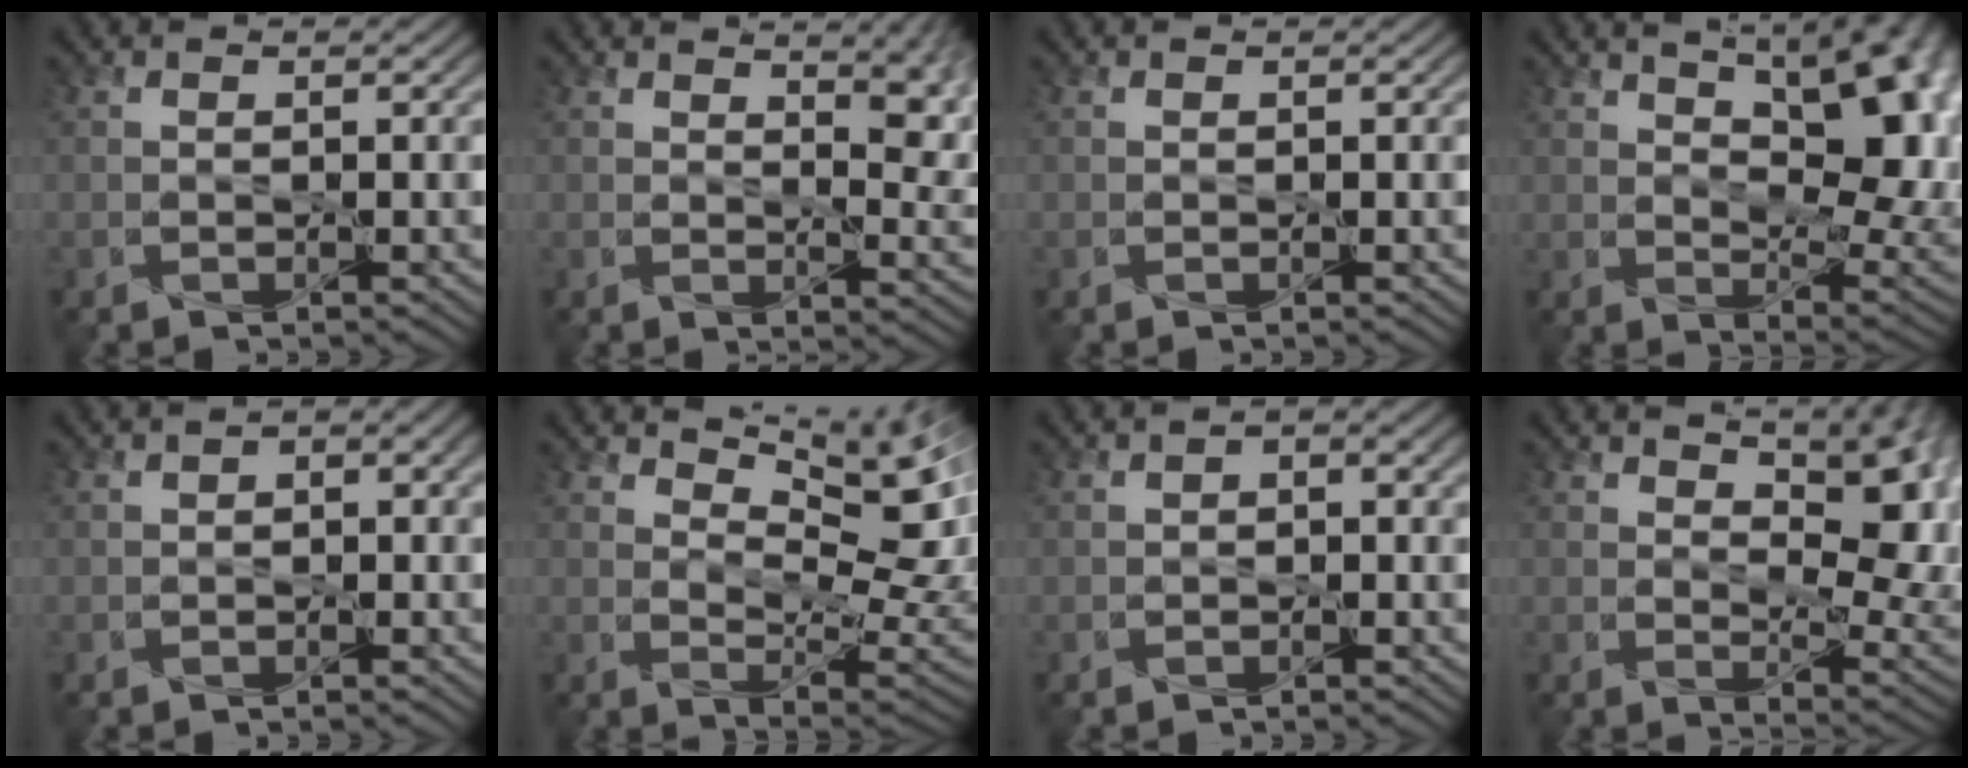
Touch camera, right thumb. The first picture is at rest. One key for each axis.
{"total": 7.6, "fx": 4.0, "fy": 2.7, "fz": 5.9, "tx": -0.078, "ty": -0.002, "tz": 0.069}
{"total": 0.0}
{"total": 16.2, "fx": 6.0, "fy": 7.9, "fz": 12.8, "tx": -0.169, "ty": 0.018, "tz": 0.087}
{"total": 1.7, "fx": -0.4, "fy": 1.3, "fz": 1.1, "tx": -0.018, "ty": -0.006, "tz": -0.009}
{"total": 10.9, "fx": 5.7, "fy": 4.0, "fz": 8.3, "tx": -0.140, "ty": 0.002, "tz": 0.099}
{"total": 1.5, "fx": -0.5, "fy": 1.0, "fz": 1.0, "tx": -0.017, "ty": -0.002, "tz": -0.012}
{"total": 12.0, "fx": 5.5, "fy": 5.6, "fz": 9.1, "tx": -0.132, "ty": 0.000, "tz": 0.089}